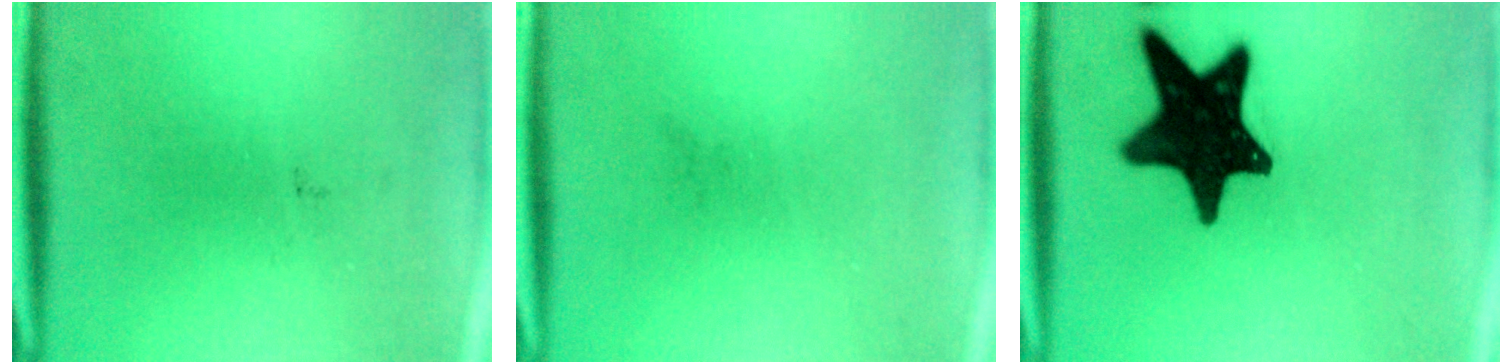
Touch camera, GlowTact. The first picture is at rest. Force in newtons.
{"total": 0.0}
{"total": 18.2}